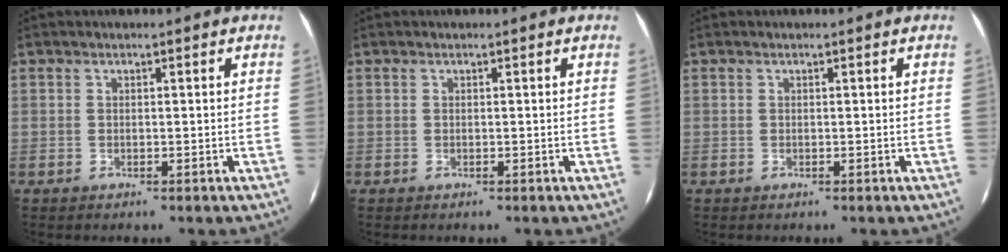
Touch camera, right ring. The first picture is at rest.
{"total": 0.0}
{"total": 0.0}